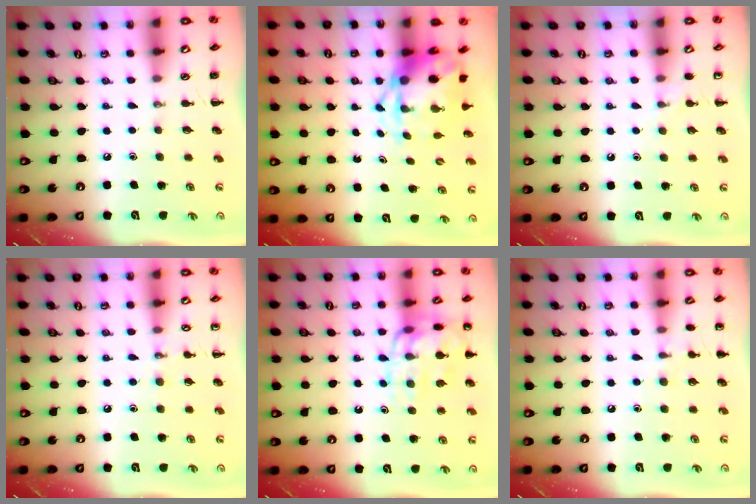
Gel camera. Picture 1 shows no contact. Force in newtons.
{"total": 7.1, "press": 7.0, "slide": 1.1}
{"total": 4.7, "press": 4.5, "slide": 1.6}
{"total": 5.7, "press": 5.5, "slide": 1.5}
{"total": 15.1, "press": 15.0, "slide": 1.4}
{"total": 6.7, "press": 6.4, "slide": 1.8}